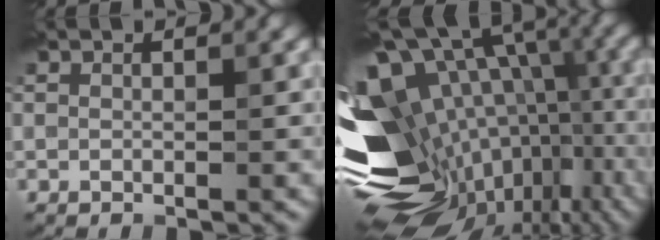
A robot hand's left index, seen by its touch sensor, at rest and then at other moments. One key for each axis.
{"total": 16.9, "fx": -4.5, "fy": 11.2, "fz": 11.8, "tx": -0.210, "ty": 0.018, "tz": -0.042}